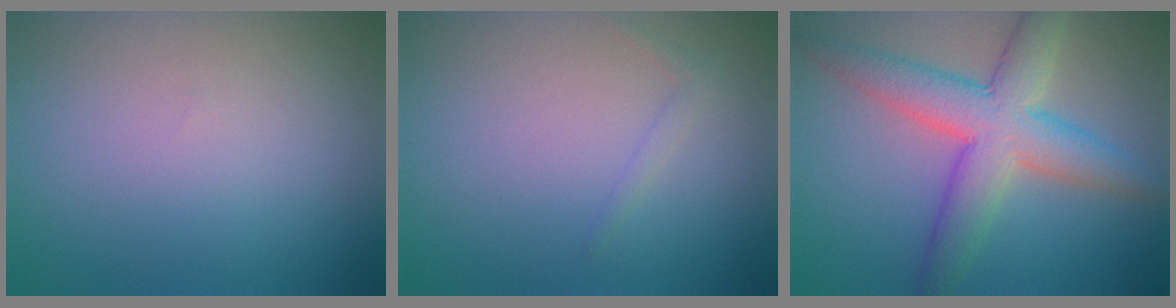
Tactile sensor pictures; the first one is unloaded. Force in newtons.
{"total": 0.8, "press": 0.8, "slide": 0.1}
{"total": 7.2, "press": 7.2, "slide": 0.2}